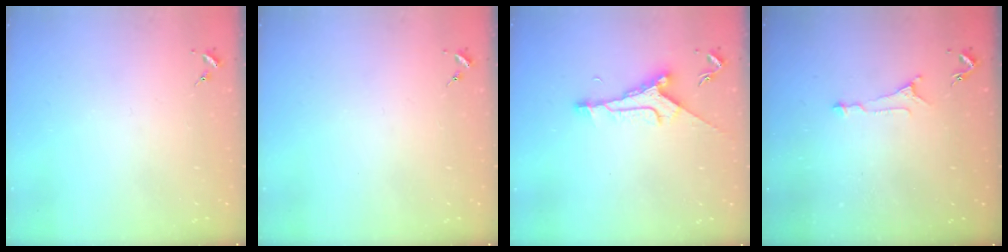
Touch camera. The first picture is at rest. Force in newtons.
{"total": 0.0}
{"total": 9.1, "press": 9.1, "slide": 0.7}
{"total": 4.8, "press": 4.8, "slide": 0.4}